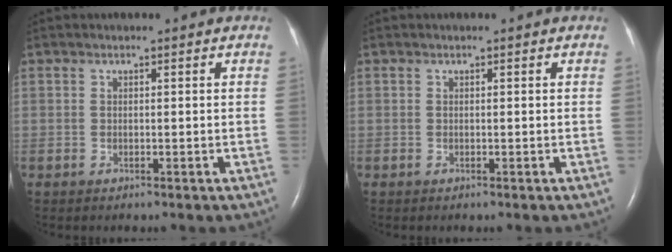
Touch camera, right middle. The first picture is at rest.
{"total": 0.0}